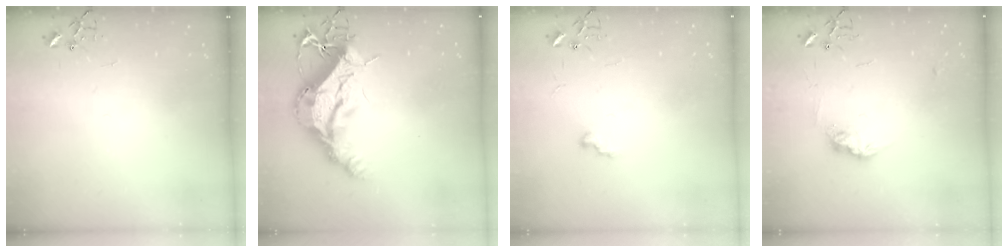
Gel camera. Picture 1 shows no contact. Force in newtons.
{"total": 20.3, "press": 20.2, "slide": 2.1}
{"total": 5.3, "press": 5.3, "slide": 0.5}
{"total": 9.4, "press": 9.3, "slide": 0.5}